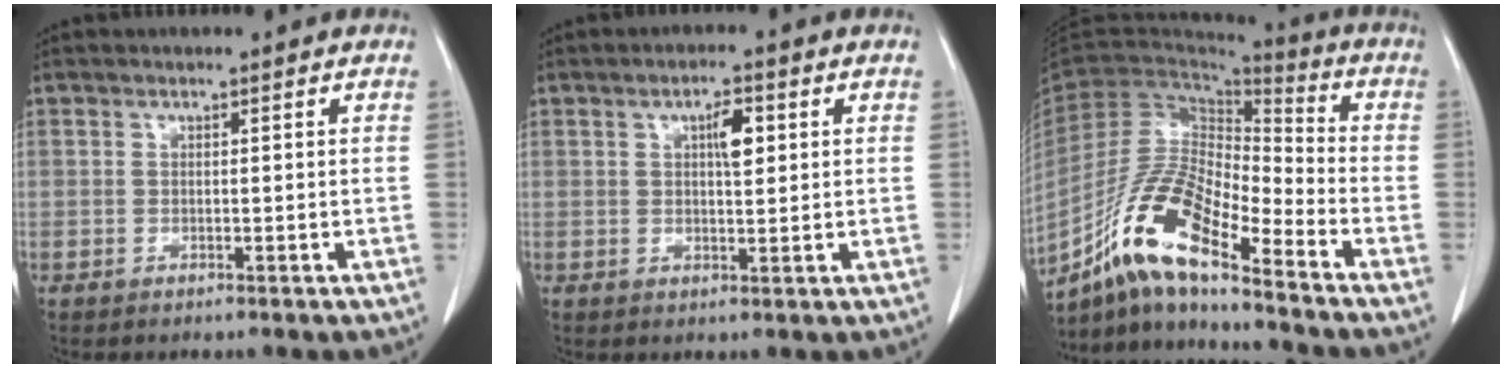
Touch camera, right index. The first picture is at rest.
{"total": 3.8, "force": [1.1, 1.2, 3.4], "torque": [-0.057, 0.005, 0.018]}
{"total": 14.4, "force": [-9.6, 2.6, 10.5], "torque": [-0.208, 0.001, -0.177]}